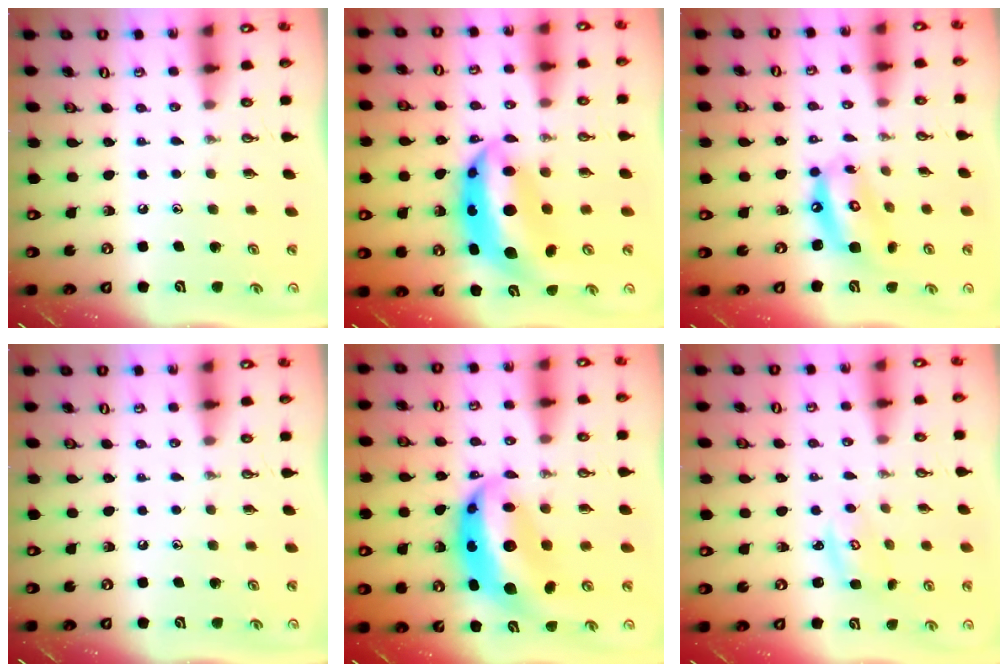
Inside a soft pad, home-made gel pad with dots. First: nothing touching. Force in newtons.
{"total": 12.0, "press": 11.9, "slide": 1.3}
{"total": 12.8, "press": 12.8, "slide": 1.5}
{"total": 0.0}
{"total": 12.4, "press": 12.4, "slide": 1.2}
{"total": 2.9, "press": 2.9, "slide": 0.4}